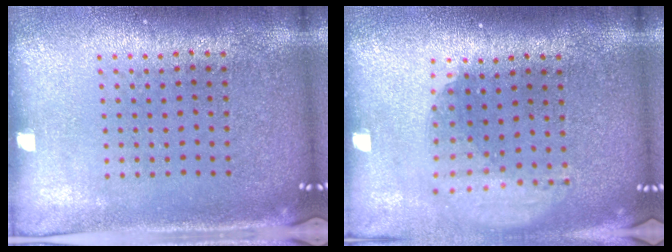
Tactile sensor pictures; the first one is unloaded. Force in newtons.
{"total": 1.8, "press": 1.4, "slide": 1.2}